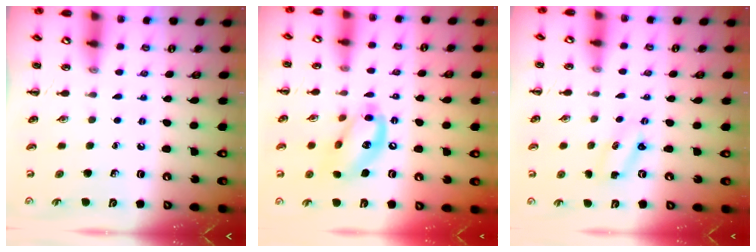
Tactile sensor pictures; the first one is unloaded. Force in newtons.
{"total": 14.0, "press": 13.7, "slide": 3.0}
{"total": 1.4, "press": 1.3, "slide": 0.3}